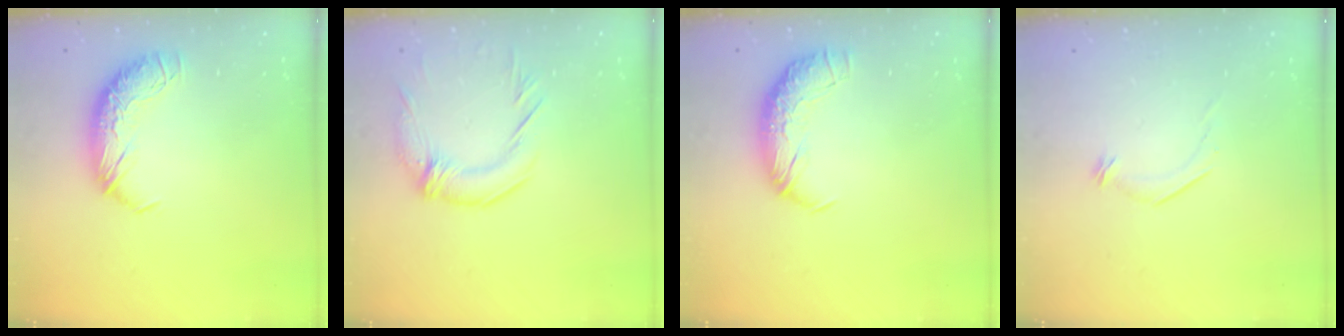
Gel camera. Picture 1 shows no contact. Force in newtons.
{"total": 2.8, "press": 1.9, "slide": 2.2}
{"total": 2.4, "press": 1.0, "slide": 2.2}
{"total": 7.2, "press": 7.2, "slide": 0.8}